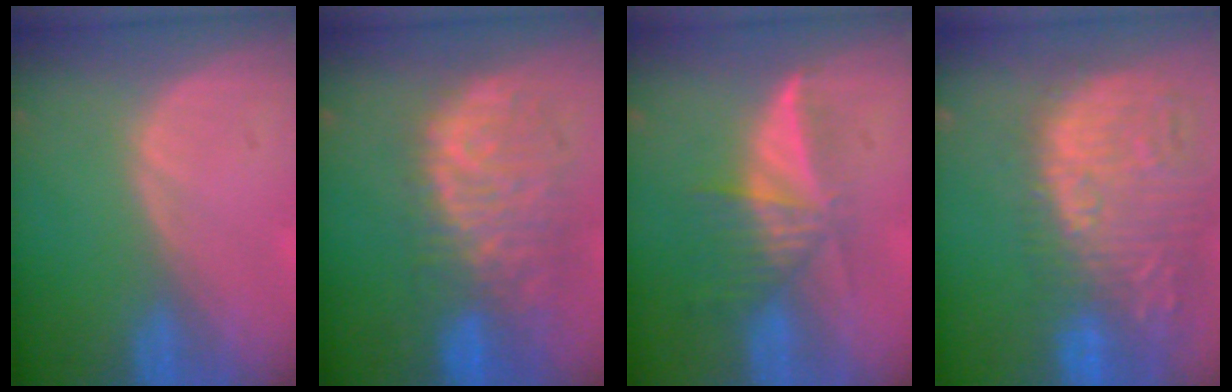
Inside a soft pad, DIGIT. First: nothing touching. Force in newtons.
{"total": 11.2, "press": 9.6, "slide": 5.9}
{"total": 6.0, "press": 5.6, "slide": 2.2}
{"total": 15.6, "press": 13.1, "slide": 8.5}